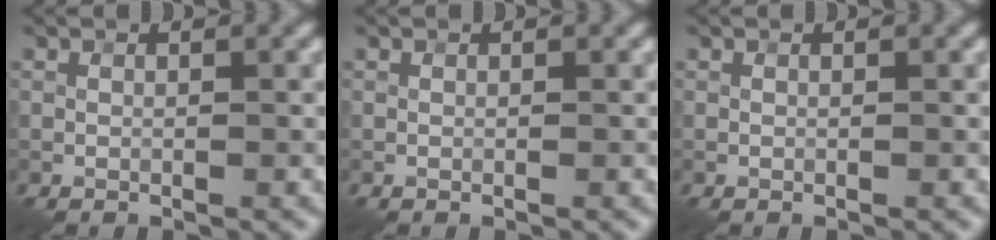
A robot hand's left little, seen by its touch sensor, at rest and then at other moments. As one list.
[{"total": 0.0}, {"total": 0.0}]